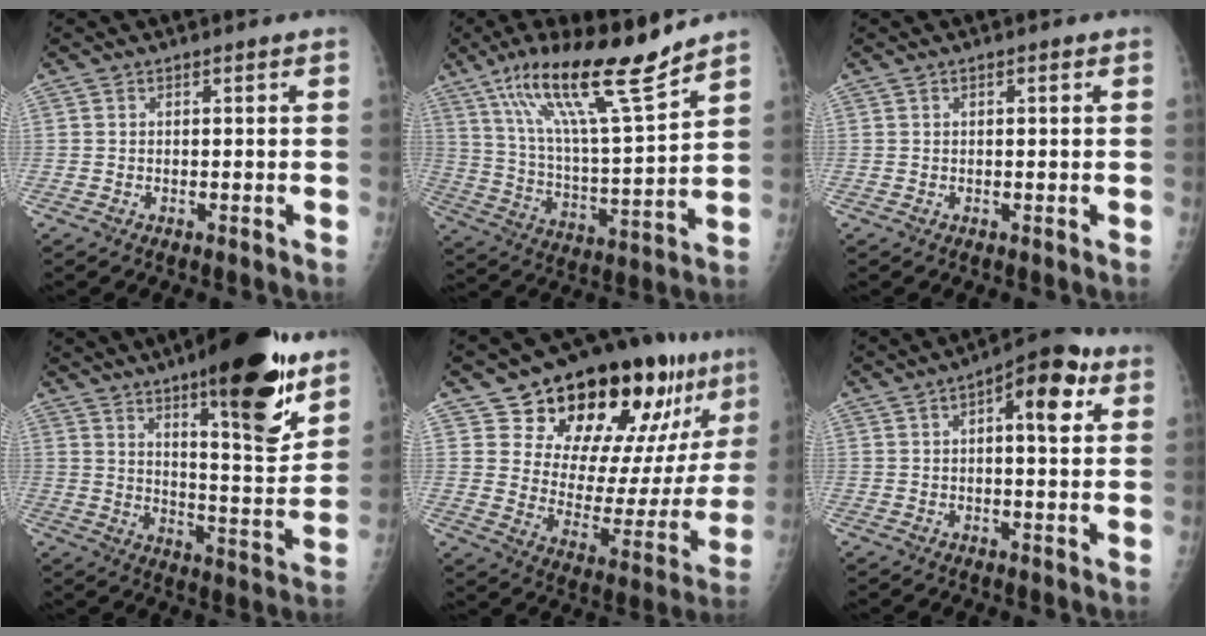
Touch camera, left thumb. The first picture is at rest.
{"total": 19.7, "force": [13.8, 2.5, 13.9], "torque": [-0.226, -0.064, 0.244]}
{"total": 0.8, "force": [0.3, 0.3, 0.7], "torque": [-0.010, 0.003, 0.003]}
{"total": 22.0, "force": [13.6, 5.4, 16.4], "torque": [-0.208, -0.076, 0.205]}
{"total": 25.9, "force": [16.4, 11.4, 16.5], "torque": [-0.196, -0.066, 0.247]}
{"total": 10.4, "force": [3.5, 4.1, 8.9], "torque": [-0.106, 0.012, 0.042]}